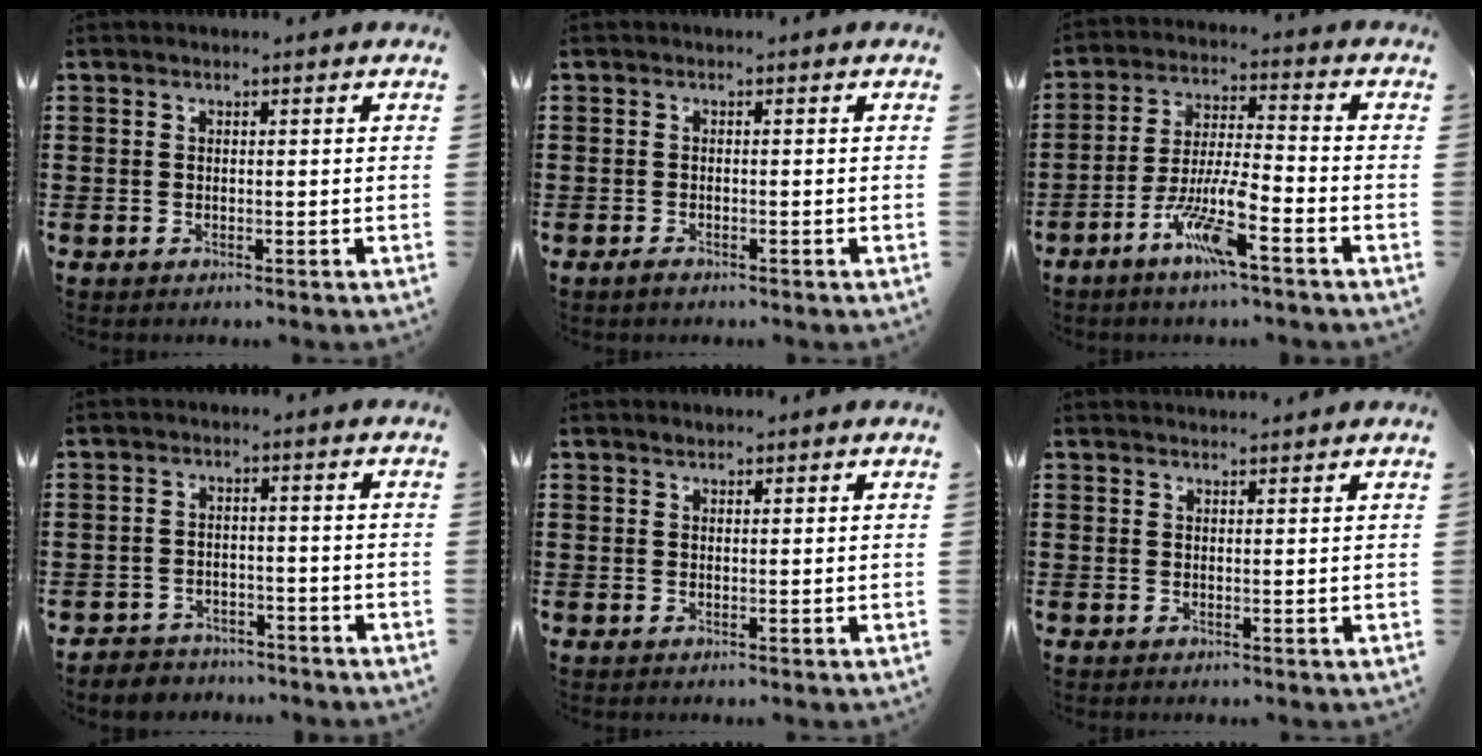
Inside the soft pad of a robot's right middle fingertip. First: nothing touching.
{"total": 0.8, "force": [-0.7, 0.3, 0.3], "torque": [-0.008, -0.005, -0.013]}
{"total": 8.9, "force": [-5.2, 1.3, 7.1], "torque": [-0.146, -0.002, -0.099]}
{"total": 2.9, "force": [-2.8, 0.8, -0.3], "torque": [-0.003, 0.000, -0.064]}
{"total": 0.7, "force": [0.7, 0.3, -0.1], "torque": [-0.001, -0.001, 0.013]}
{"total": 1.4, "force": [1.3, -0.2, 0.1], "torque": [-0.004, -0.002, 0.025]}